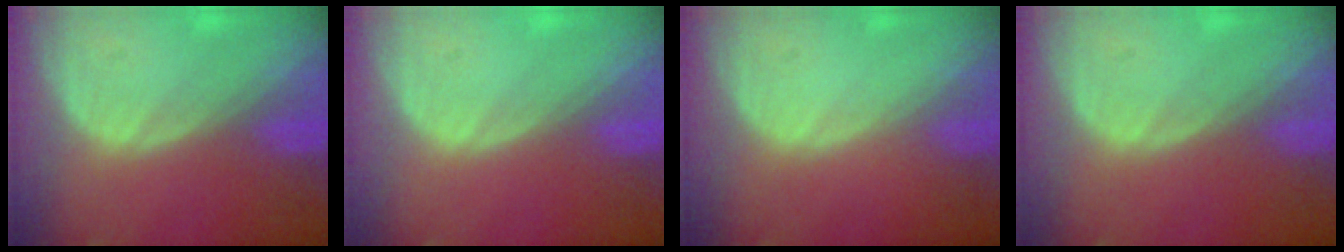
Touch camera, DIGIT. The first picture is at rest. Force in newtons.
{"total": 0.0}
{"total": 0.0}
{"total": 0.0}